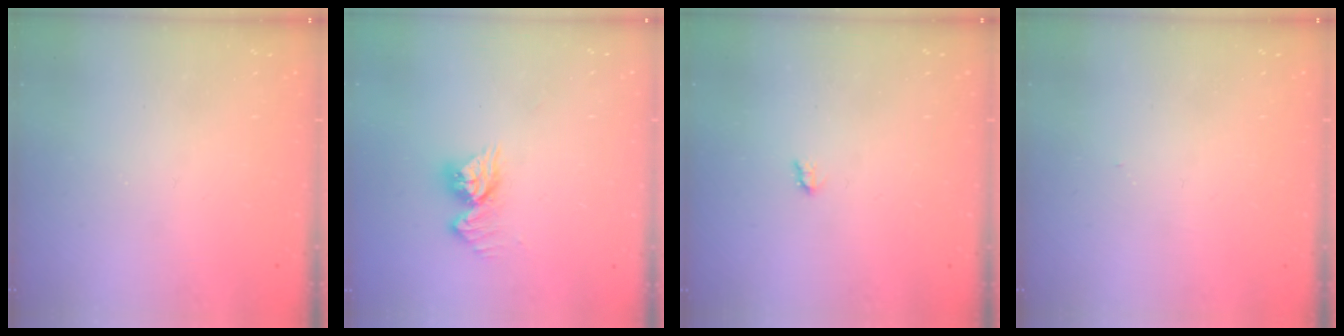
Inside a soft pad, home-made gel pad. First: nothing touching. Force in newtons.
{"total": 9.7, "press": 9.7, "slide": 0.9}
{"total": 1.7, "press": 1.6, "slide": 0.3}
{"total": 3.3, "press": 3.3, "slide": 0.4}